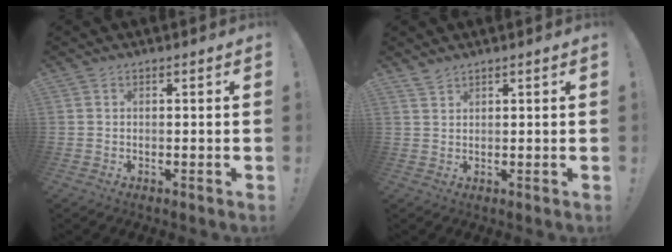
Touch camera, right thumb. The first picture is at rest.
{"total": 2.0, "force": [1.9, 0.5, 0.7], "torque": [-0.013, -0.009, 0.035]}